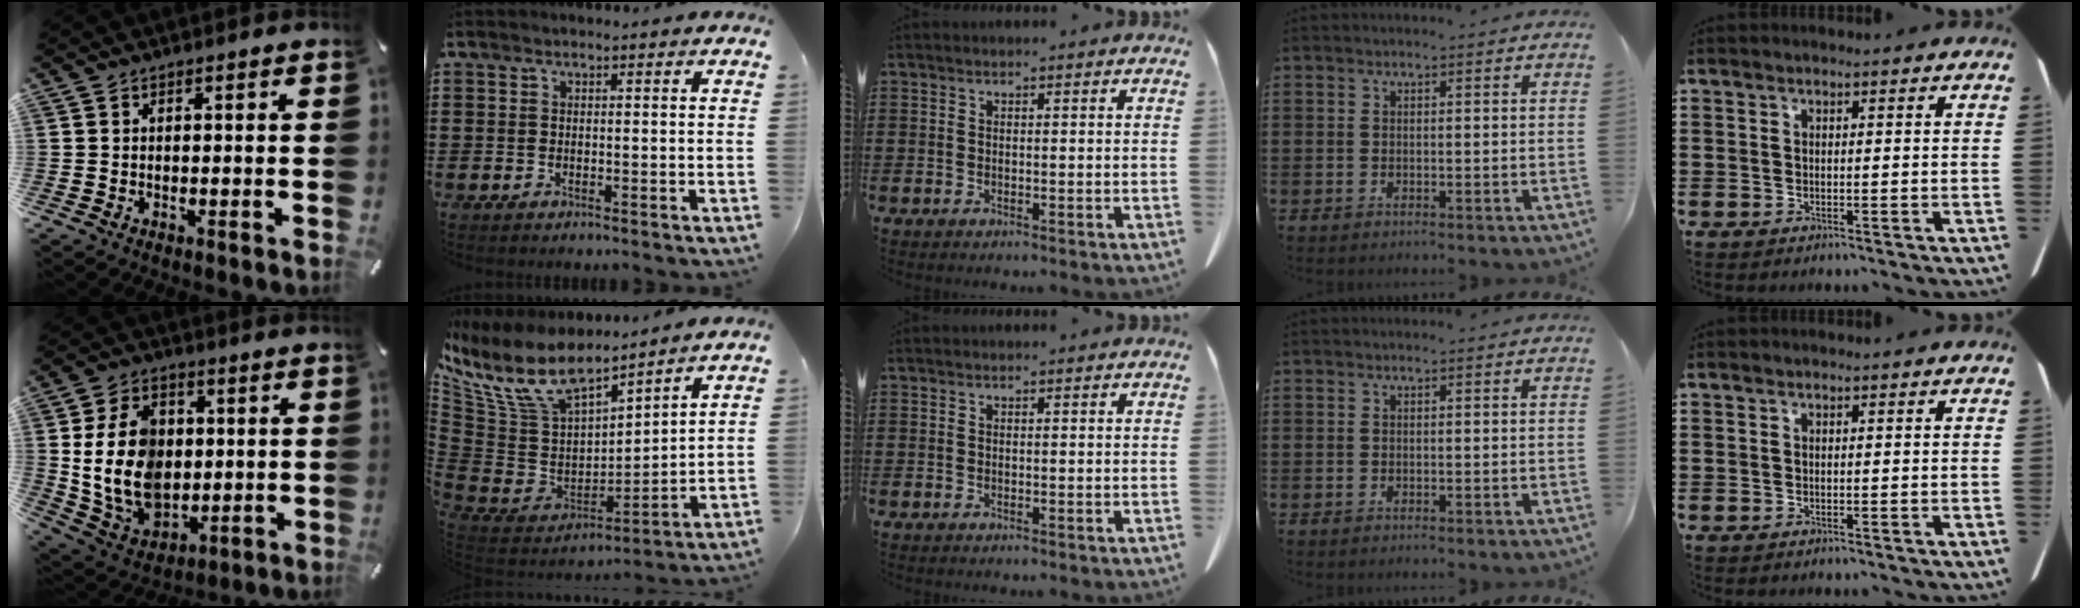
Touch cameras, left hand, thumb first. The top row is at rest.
{"thumb": {"total": 15.8, "force": [0.9, 12.2, 10.0], "torque": [-0.206, 0.005, 0.018]}, "index": {"total": 12.5, "force": [9.0, 5.4, 6.8], "torque": [-0.180, -0.057, 0.162]}}